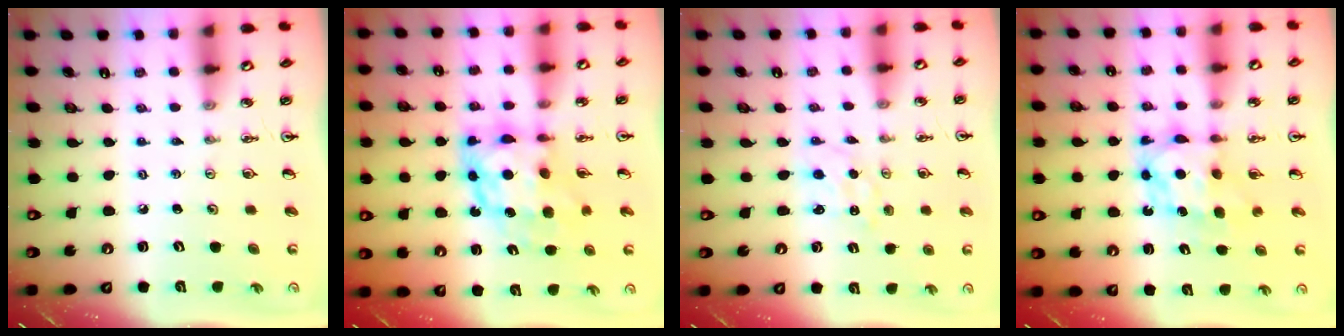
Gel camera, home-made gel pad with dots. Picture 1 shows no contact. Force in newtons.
{"total": 10.1, "press": 10.0, "slide": 1.0}
{"total": 0.6, "press": 0.6, "slide": 0.1}
{"total": 7.1, "press": 7.0, "slide": 0.6}